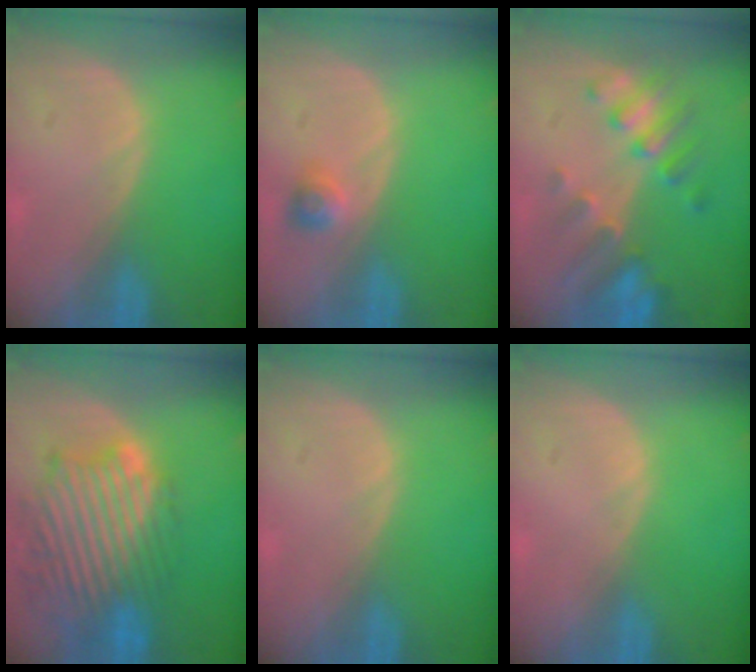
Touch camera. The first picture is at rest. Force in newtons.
{"total": 2.2, "press": 2.1, "slide": 0.8}
{"total": 7.6, "press": 7.1, "slide": 2.8}
{"total": 13.3, "press": 11.7, "slide": 6.4}
{"total": 0.0}
{"total": 0.0}